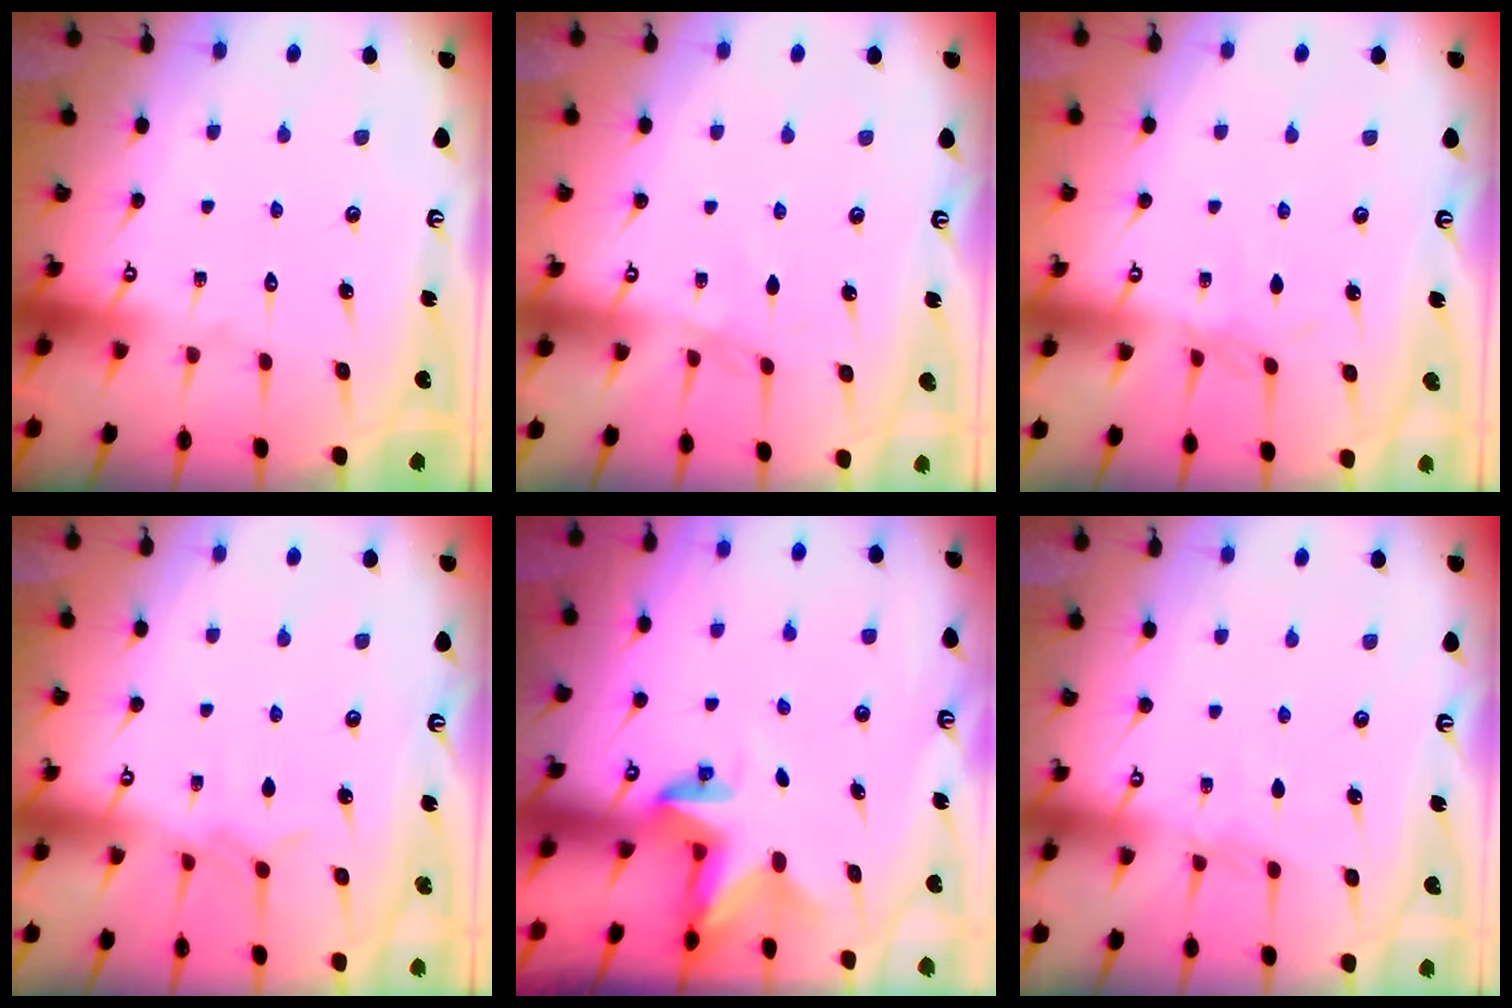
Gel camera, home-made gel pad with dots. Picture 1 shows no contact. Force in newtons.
{"total": 2.5, "press": 2.5, "slide": 0.5}
{"total": 2.3, "press": 2.3, "slide": 0.5}
{"total": 5.2, "press": 5.1, "slide": 0.6}
{"total": 2.8, "press": 2.8, "slide": 0.2}
{"total": 3.6, "press": 3.6, "slide": 0.3}